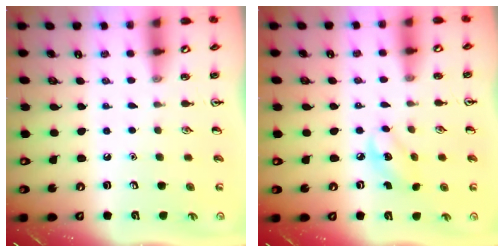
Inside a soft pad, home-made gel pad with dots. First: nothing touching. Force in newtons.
{"total": 3.9, "press": 3.8, "slide": 0.9}